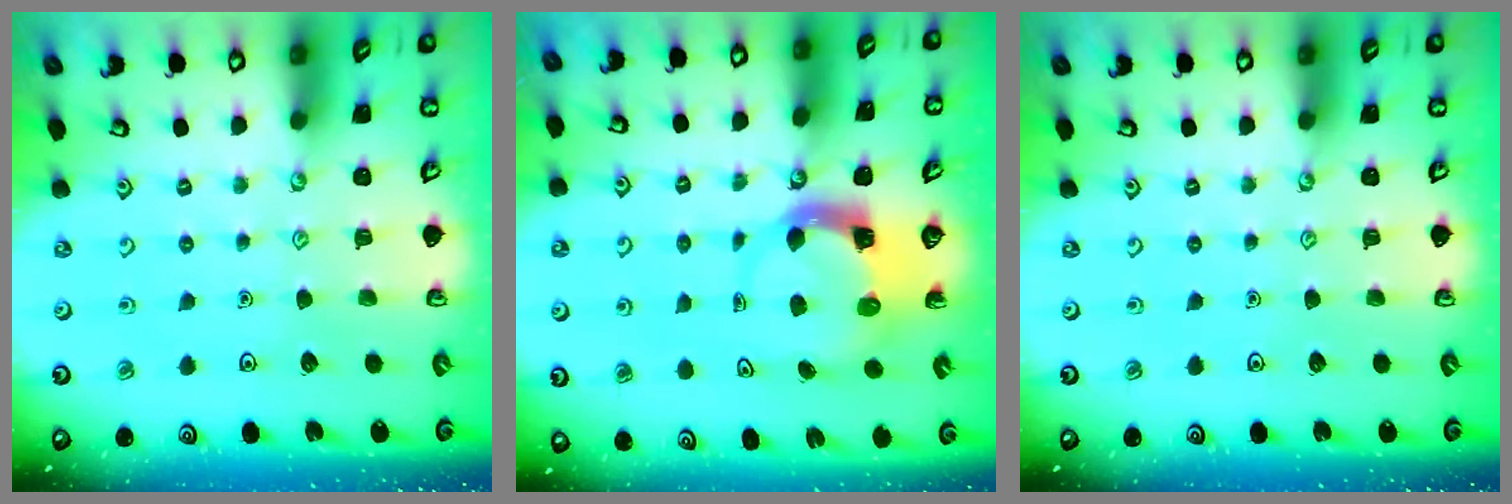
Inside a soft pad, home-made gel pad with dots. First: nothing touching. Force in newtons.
{"total": 3.9, "press": 3.8, "slide": 0.6}
{"total": 0.0}